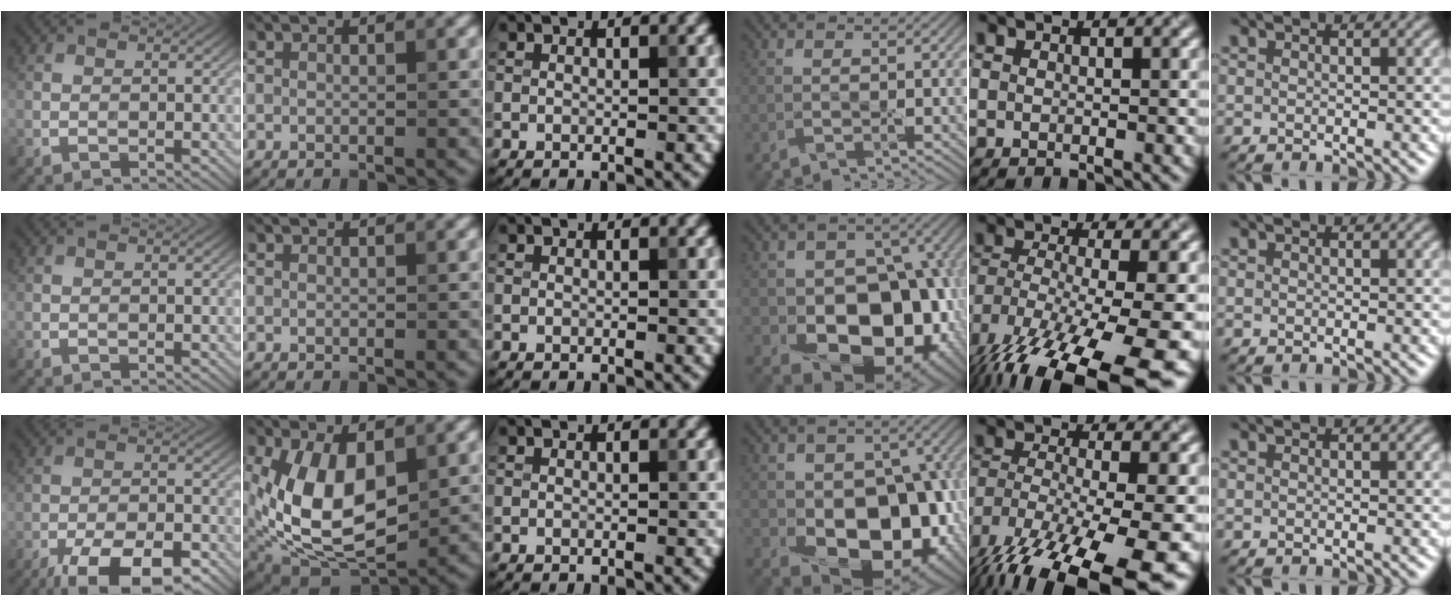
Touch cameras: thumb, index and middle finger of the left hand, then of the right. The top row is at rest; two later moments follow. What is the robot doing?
{"motion": "peel", "object": "envelope seal"}